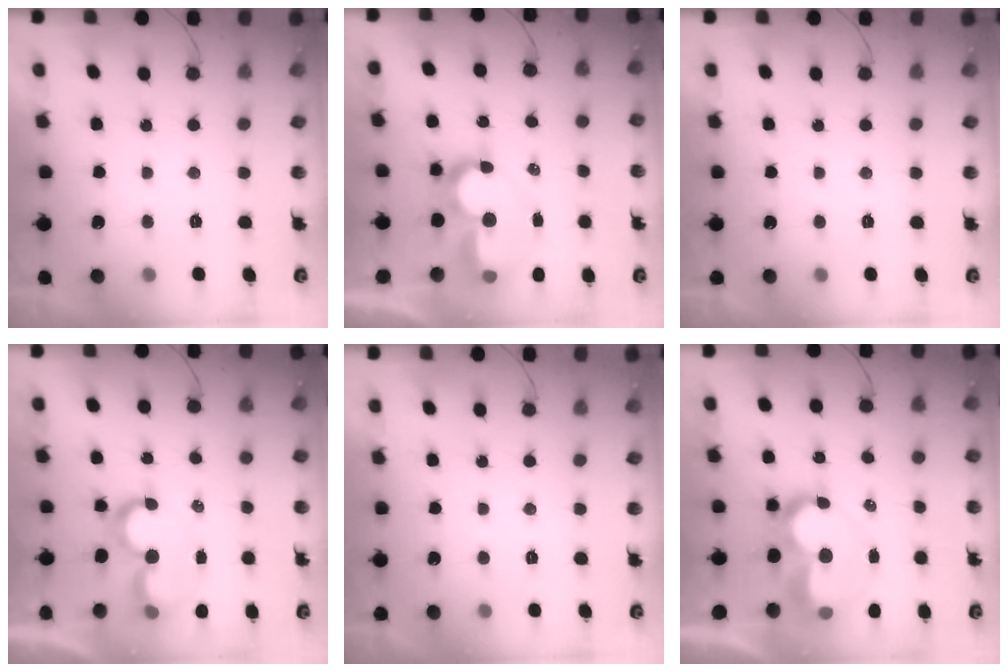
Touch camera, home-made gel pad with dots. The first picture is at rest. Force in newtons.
{"total": 10.6, "press": 10.6, "slide": 0.7}
{"total": 1.7, "press": 1.7, "slide": 0.0}
{"total": 8.5, "press": 8.5, "slide": 0.5}
{"total": 1.7, "press": 1.7, "slide": 0.0}
{"total": 11.0, "press": 11.0, "slide": 0.8}